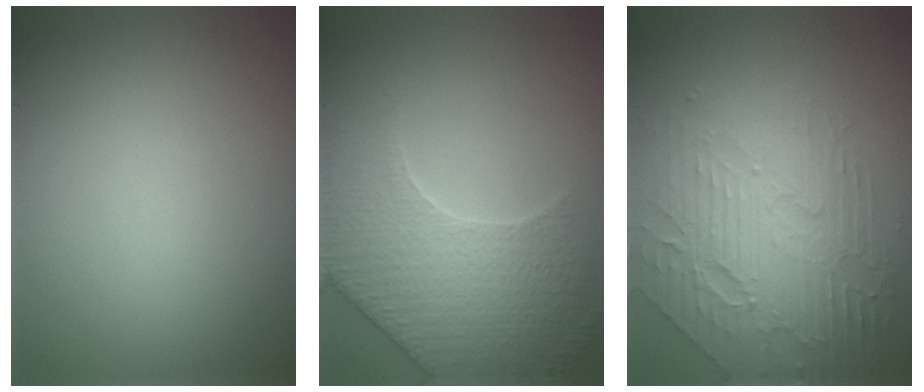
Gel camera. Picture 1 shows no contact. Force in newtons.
{"total": 5.3, "press": 5.0, "slide": 1.7}
{"total": 6.2, "press": 4.6, "slide": 4.1}